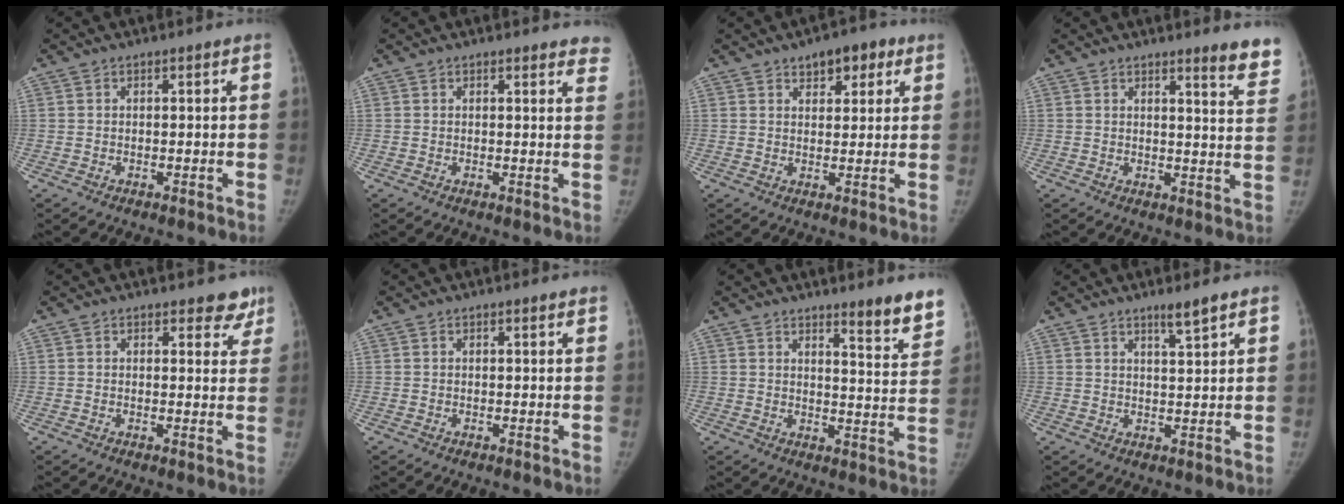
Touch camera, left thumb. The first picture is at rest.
{"total": 5.6, "force": [5.2, 1.5, 1.3], "torque": [0.016, -0.023, 0.032]}
{"total": 6.3, "force": [3.4, 3.5, 3.9], "torque": [-0.018, -0.010, 0.043]}
{"total": 7.2, "force": [6.1, 0.5, 3.9], "torque": [-0.031, -0.045, 0.057]}
{"total": 4.0, "force": [3.2, 2.1, 1.0], "torque": [0.030, -0.018, 0.026]}
{"total": 0.7, "force": [0.6, 0.0, 0.3], "torque": [-0.008, 0.000, 0.007]}
{"total": 7.8, "force": [6.3, 0.8, 4.5], "torque": [-0.041, -0.053, 0.081]}
{"total": 3.3, "force": [2.5, 0.0, 2.2], "torque": [-0.032, -0.020, 0.044]}